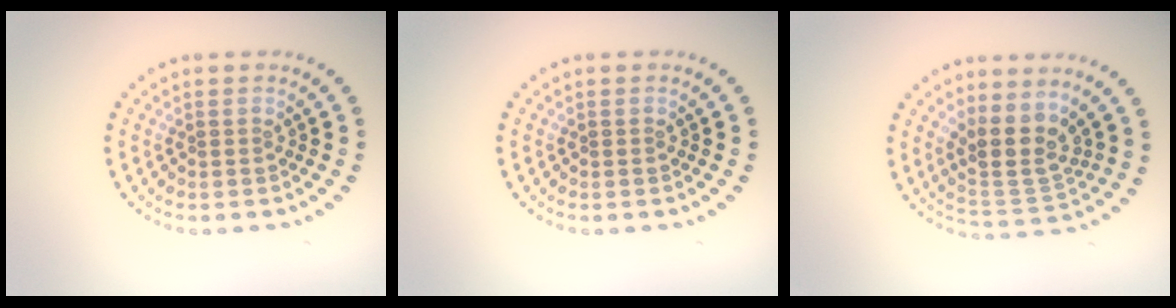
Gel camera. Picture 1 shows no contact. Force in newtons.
{"total": 0.0}
{"total": 3.8, "press": 3.0, "slide": 2.2}